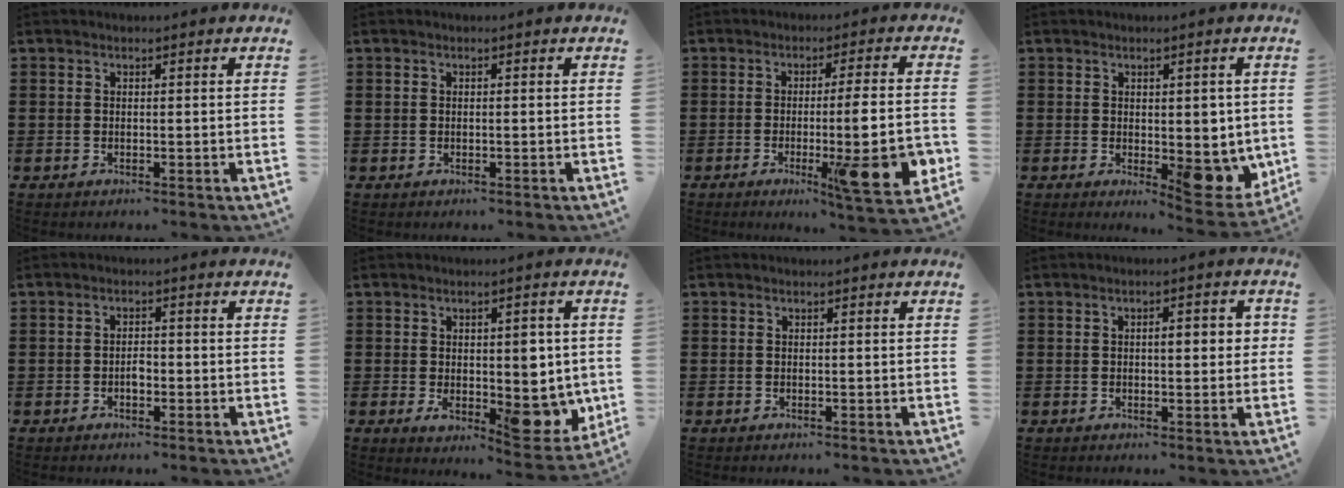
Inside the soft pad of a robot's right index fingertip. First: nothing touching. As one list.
[{"total": 0.0}, {"total": 11.5, "force": [-2.7, 1.1, 11.1], "torque": [-0.164, -0.015, -0.045]}, {"total": 6.1, "force": [0.3, 3.6, 4.9], "torque": [-0.049, -0.002, 0.004]}, {"total": 1.7, "force": [-0.6, 0.9, 1.3], "torque": [-0.027, 0.003, -0.011]}, {"total": 8.1, "force": [0.4, 4.6, 6.7], "torque": [-0.063, -0.015, 0.007]}, {"total": 0.0}, {"total": 3.0, "force": [0.3, 1.0, 2.8], "torque": [-0.044, 0.004, 0.000]}]